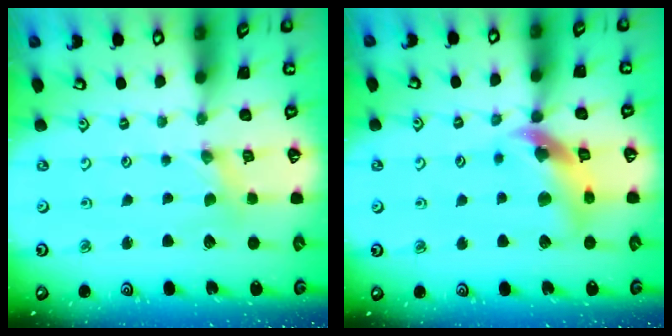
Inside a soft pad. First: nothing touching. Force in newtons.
{"total": 11.7, "press": 11.6, "slide": 1.5}